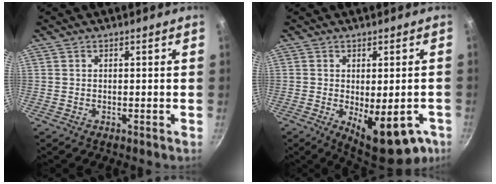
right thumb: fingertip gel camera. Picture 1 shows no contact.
{"total": 14.0, "force": [-4.9, 6.0, 11.7], "torque": [-0.124, -0.010, -0.048]}